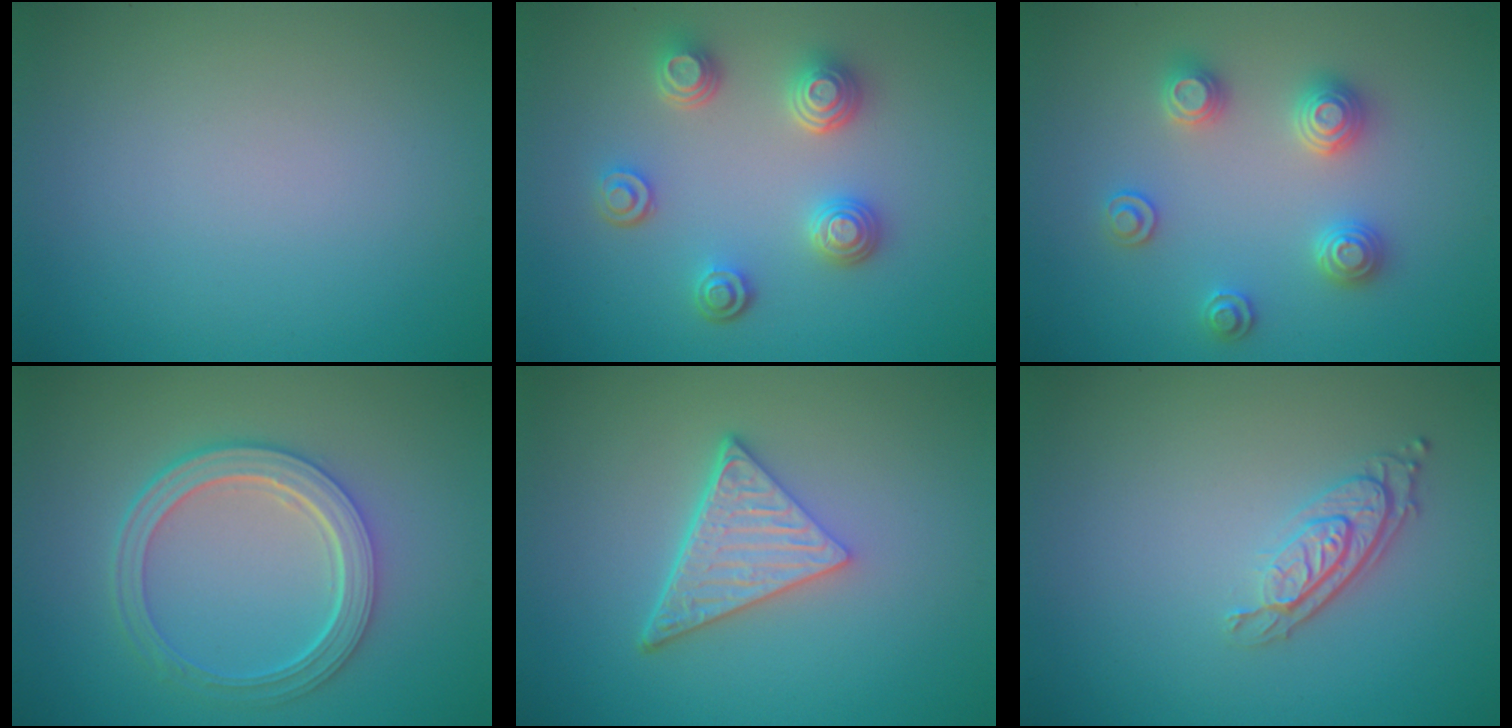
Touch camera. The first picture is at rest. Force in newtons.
{"total": 3.9, "press": 3.3, "slide": 2.0}
{"total": 2.9, "press": 2.8, "slide": 0.3}
{"total": 5.1, "press": 3.8, "slide": 3.4}
{"total": 4.9, "press": 3.5, "slide": 3.4}
{"total": 3.0, "press": 2.1, "slide": 2.1}